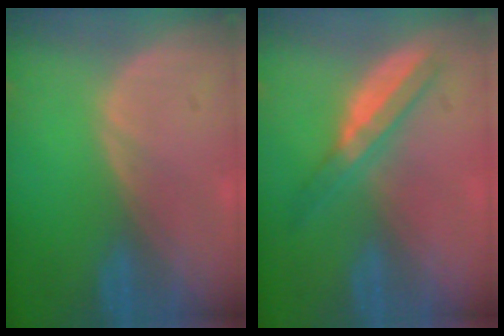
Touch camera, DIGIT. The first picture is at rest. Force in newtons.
{"total": 4.8, "press": 4.8, "slide": 0.8}